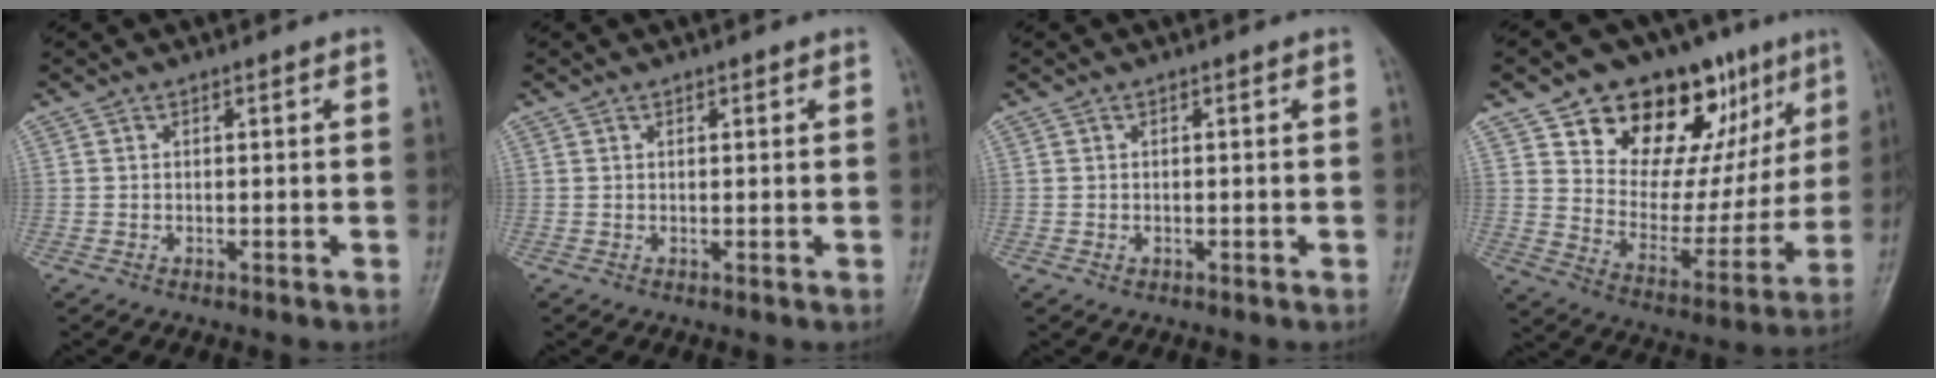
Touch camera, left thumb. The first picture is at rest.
{"total": 0.6, "force": [0.4, 0.4, 0.3], "torque": [0.001, -0.002, 0.004]}
{"total": 0.7, "force": [-0.2, 0.6, 0.3], "torque": [-0.005, 0.000, -0.002]}
{"total": 23.7, "force": [12.7, 12.9, 15.2], "torque": [-0.165, -0.033, 0.208]}